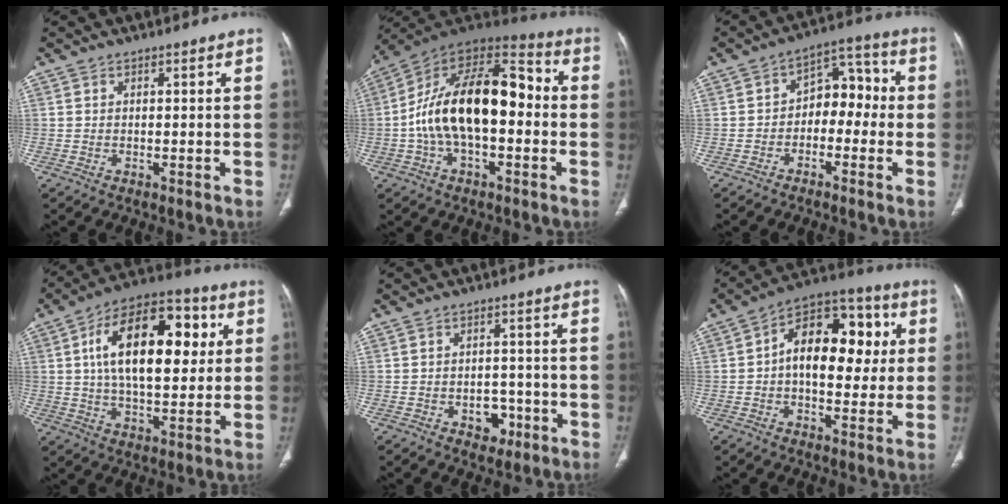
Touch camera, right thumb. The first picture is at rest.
{"total": 22.2, "force": [-1.3, 11.8, 18.8], "torque": [-0.312, 0.047, -0.026]}
{"total": 8.8, "force": [-1.5, 6.2, 6.2], "torque": [-0.049, 0.046, -0.039]}
{"total": 21.9, "force": [4.7, 11.4, 18.0], "torque": [-0.264, 0.011, 0.067]}
{"total": 4.7, "force": [-2.0, 3.5, 2.5], "torque": [-0.010, 0.017, -0.022]}
{"total": 17.9, "force": [2.0, 10.9, 14.1], "torque": [-0.168, 0.031, 0.025]}